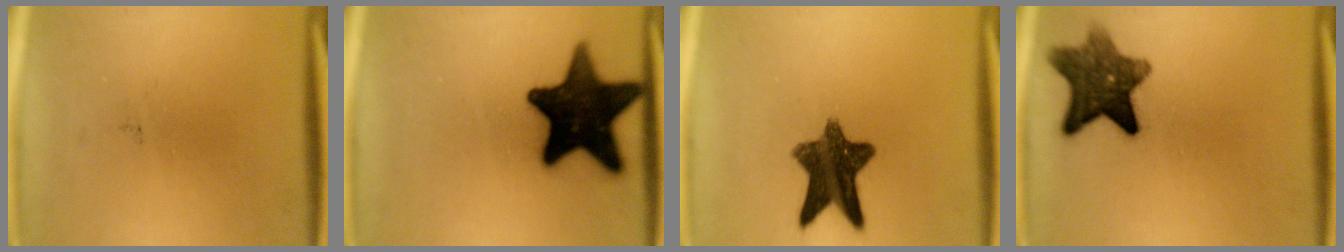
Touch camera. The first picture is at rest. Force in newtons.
{"total": 19.1}
{"total": 10.9}
{"total": 9.7}